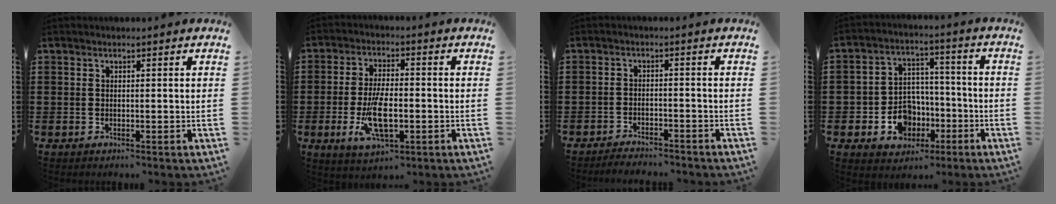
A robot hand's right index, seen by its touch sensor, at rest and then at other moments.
{"total": 8.6, "force": [-2.2, 3.3, 7.7], "torque": [-0.167, -0.014, -0.039]}
{"total": 2.7, "force": [-2.7, 0.2, 0.0], "torque": [-0.007, 0.001, -0.057]}
{"total": 7.3, "force": [-3.0, 6.2, 2.6], "torque": [-0.063, 0.023, -0.046]}